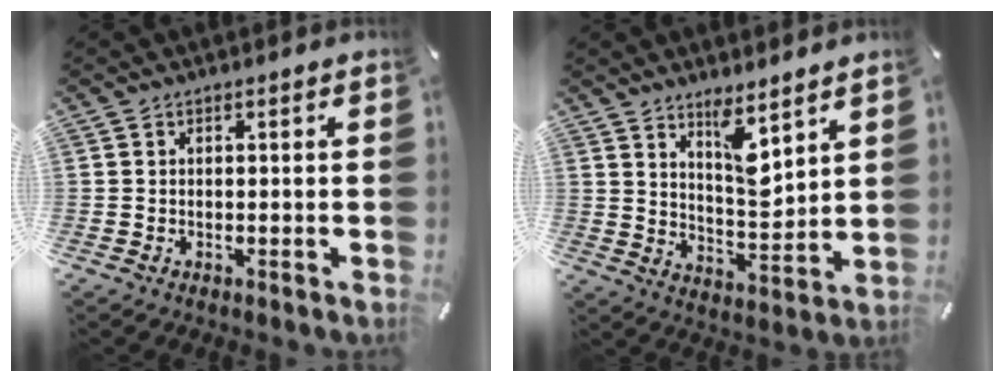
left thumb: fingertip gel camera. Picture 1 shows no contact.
{"total": 8.8, "force": [6.4, 3.1, 5.3], "torque": [-0.076, -0.051, 0.108]}